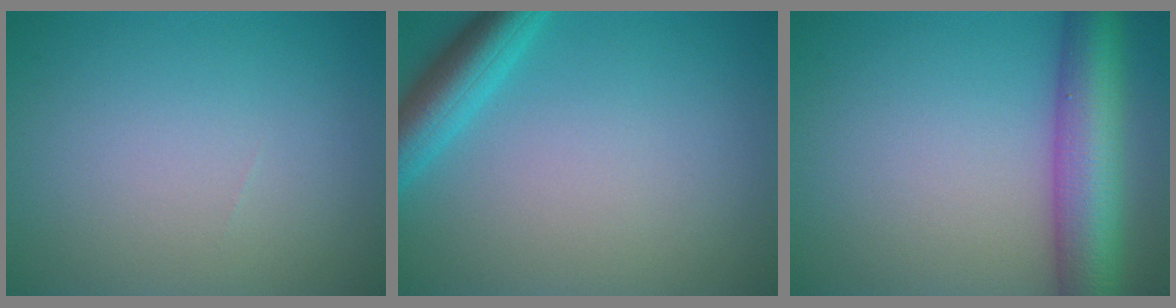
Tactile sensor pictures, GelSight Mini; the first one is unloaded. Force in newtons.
{"total": 4.3, "press": 4.3, "slide": 0.3}
{"total": 8.0, "press": 8.0, "slide": 0.2}